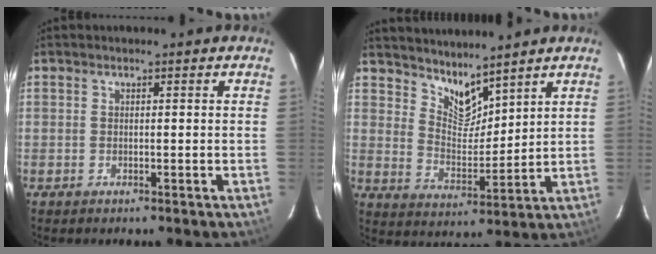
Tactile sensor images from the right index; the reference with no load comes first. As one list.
[{"total": 7.1, "force": [6.4, 2.1, 2.5], "torque": [-0.037, -0.009, 0.122]}]